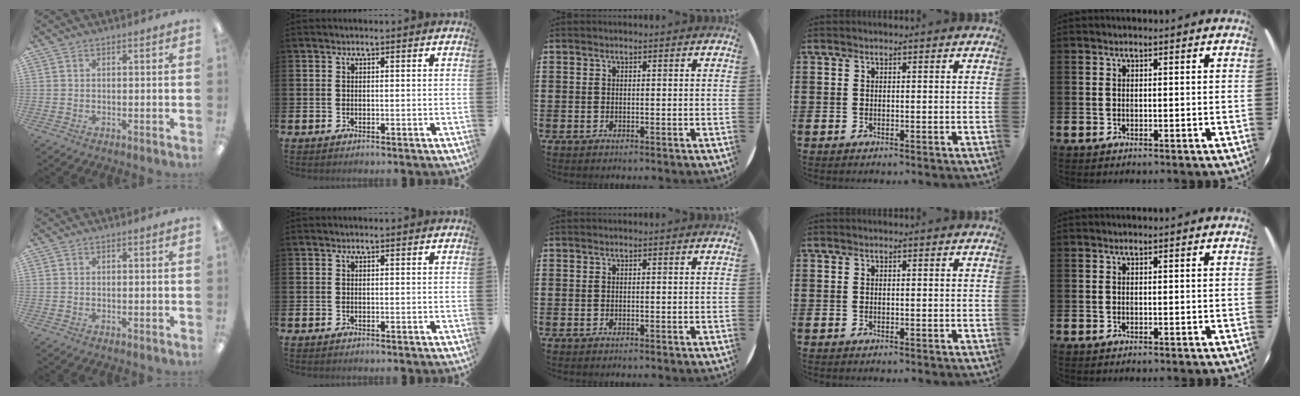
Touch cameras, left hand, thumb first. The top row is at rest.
{}